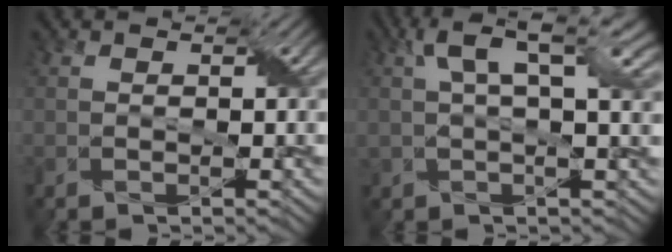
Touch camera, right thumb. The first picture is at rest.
{"total": 7.9, "force": [3.0, 2.2, 7.0], "torque": [-0.134, 0.018, 0.053]}